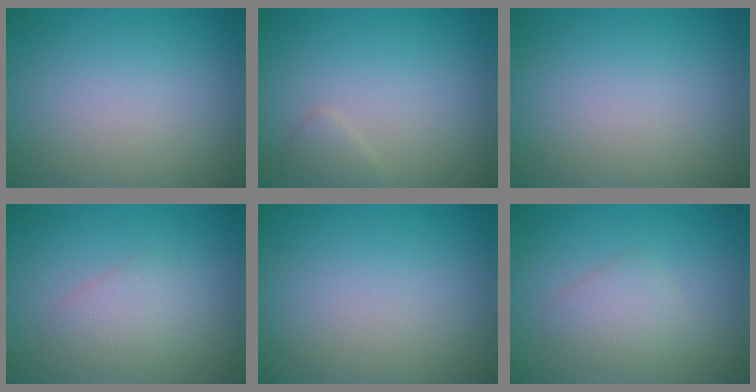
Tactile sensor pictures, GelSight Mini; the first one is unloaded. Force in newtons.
{"total": 1.1, "press": 1.1, "slide": 0.0}
{"total": 0.0}
{"total": 2.2, "press": 2.2, "slide": 0.0}
{"total": 0.0}
{"total": 2.1, "press": 2.1, "slide": 0.0}